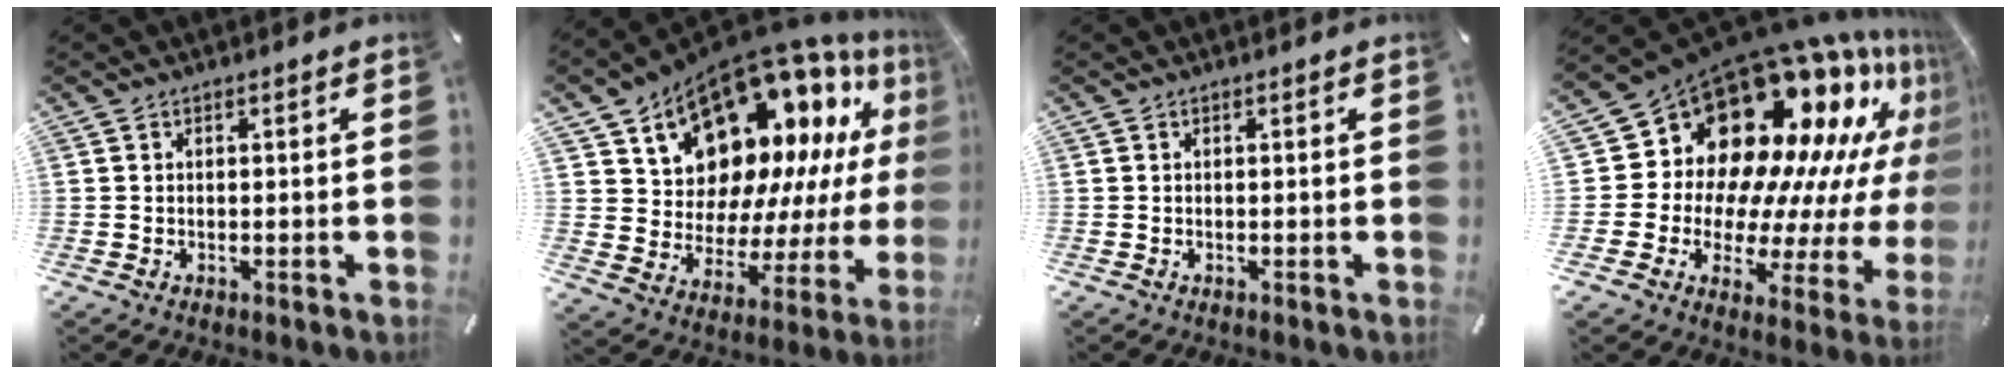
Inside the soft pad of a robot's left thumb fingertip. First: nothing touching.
{"total": 18.7, "force": [13.4, 10.9, 7.2], "torque": [-0.100, -0.127, 0.244]}
{"total": 0.0}
{"total": 22.9, "force": [13.8, 13.6, 12.1], "torque": [-0.200, -0.155, 0.258]}